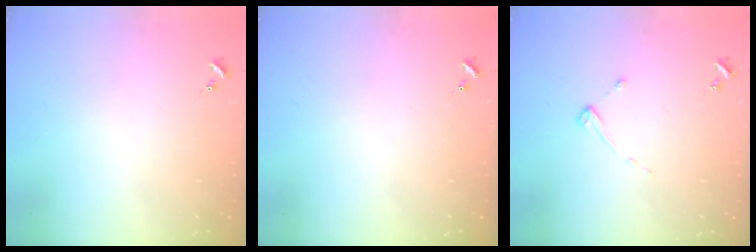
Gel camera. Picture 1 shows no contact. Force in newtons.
{"total": 0.0}
{"total": 2.7, "press": 2.7, "slide": 0.3}